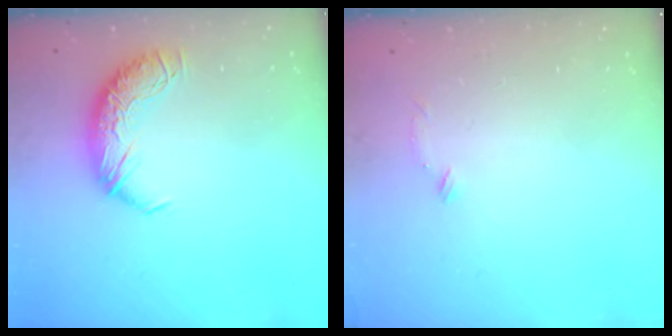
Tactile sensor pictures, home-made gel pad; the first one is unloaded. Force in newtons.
{"total": 7.2, "press": 7.1, "slide": 0.8}